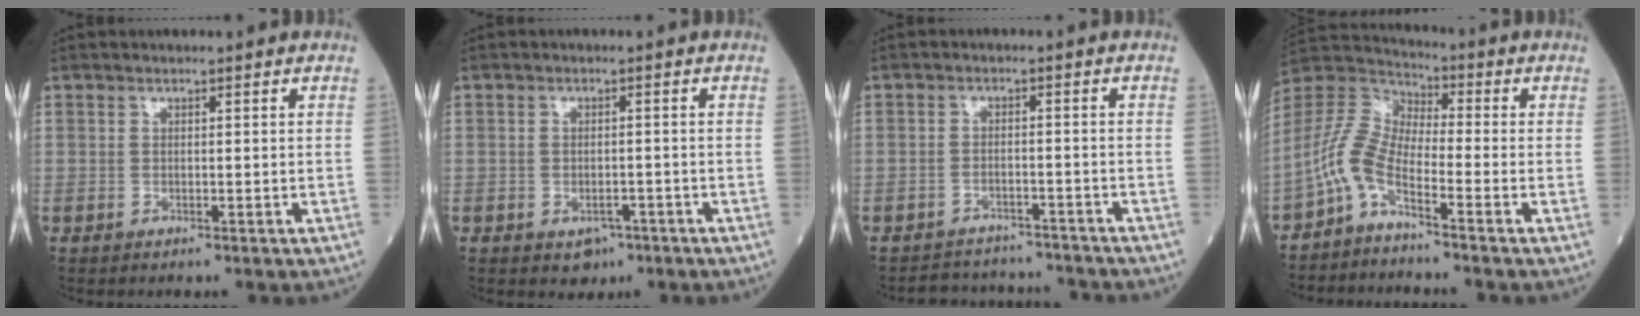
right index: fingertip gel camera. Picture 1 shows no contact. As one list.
[{"total": 2.9, "force": [-1.5, 2.0, 1.6], "torque": [-0.018, 0.001, -0.012]}, {"total": 7.1, "force": [-6.6, 2.5, -0.5], "torque": [0.014, 0.024, -0.088]}, {"total": 6.8, "force": [-4.2, 2.0, 5.0], "torque": [-0.125, 0.014, -0.099]}]